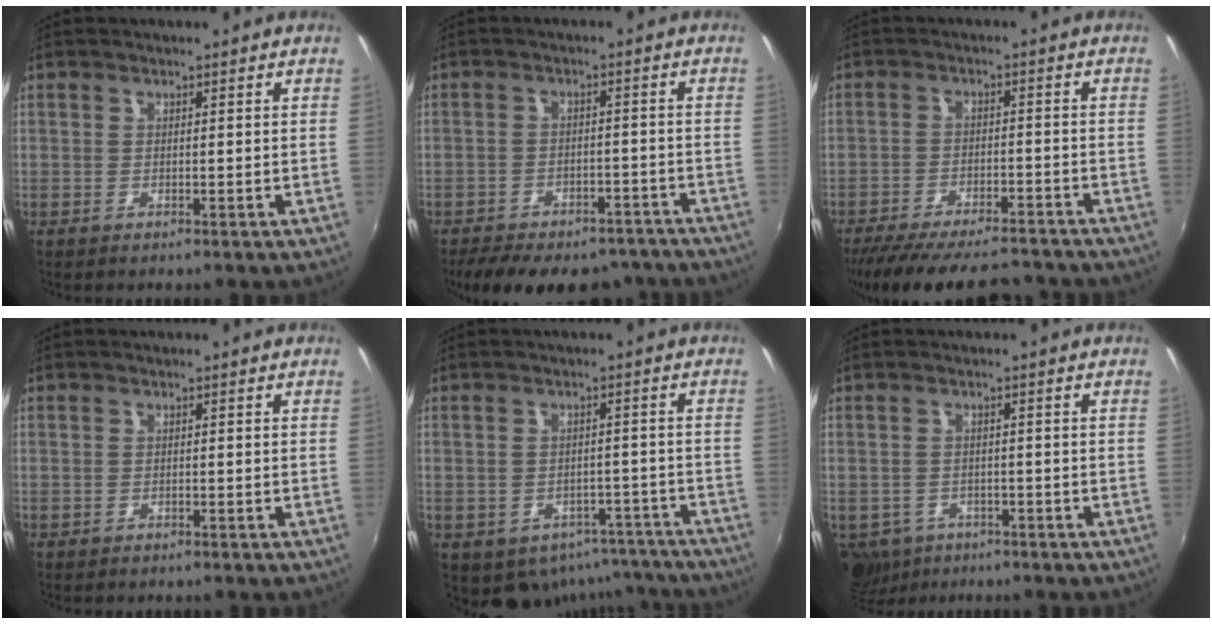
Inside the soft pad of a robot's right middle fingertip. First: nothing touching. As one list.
[{"total": 19.6, "force": [-16.1, 8.0, 7.9], "torque": [-0.165, 0.000, -0.197]}, {"total": 19.0, "force": [-16.3, 5.0, 8.4], "torque": [-0.172, -0.024, -0.237]}, {"total": 0.8, "force": [-0.7, 0.4, 0.1], "torque": [-0.007, -0.002, -0.012]}, {"total": 11.9, "force": [-8.1, 7.7, 4.0], "torque": [-0.084, 0.005, -0.077]}, {"total": 9.5, "force": [-5.4, 6.7, 3.9], "torque": [-0.111, -0.028, -0.080]}]